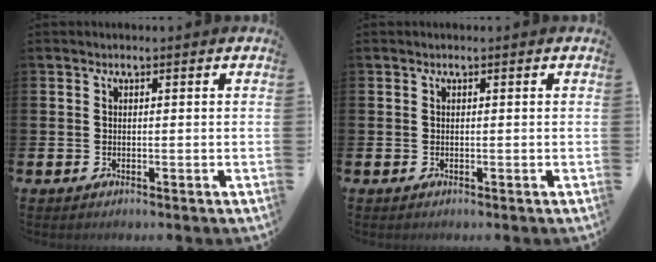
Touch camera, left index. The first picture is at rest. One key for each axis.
{"total": 0.0}